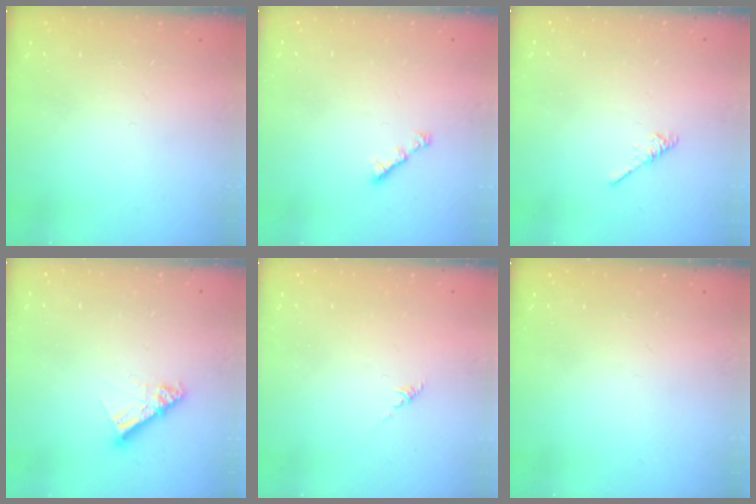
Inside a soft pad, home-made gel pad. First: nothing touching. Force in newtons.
{"total": 1.9, "press": 1.8, "slide": 0.6}
{"total": 1.9, "press": 1.8, "slide": 0.5}
{"total": 9.0, "press": 8.9, "slide": 0.8}
{"total": 0.0}
{"total": 0.0}